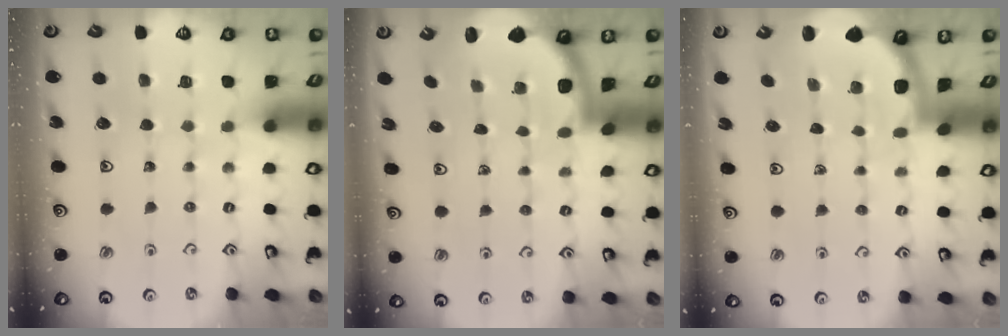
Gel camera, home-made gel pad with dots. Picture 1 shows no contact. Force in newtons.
{"total": 1.8, "press": 1.8, "slide": 0.1}
{"total": 1.8, "press": 1.8, "slide": 0.1}